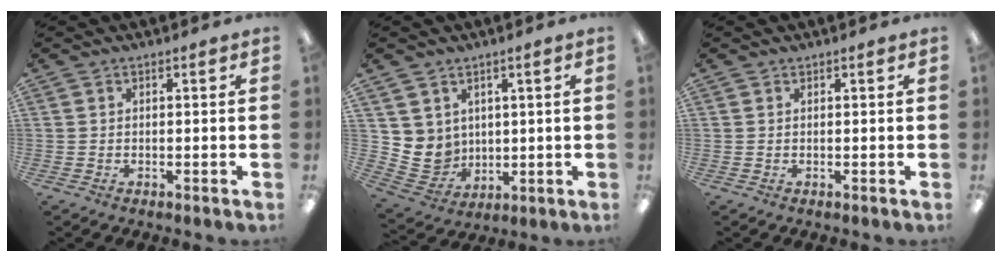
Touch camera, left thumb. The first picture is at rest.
{"total": 6.6, "force": [3.4, 5.7, -0.4], "torque": [-0.017, -0.026, 0.076]}
{"total": 0.0}